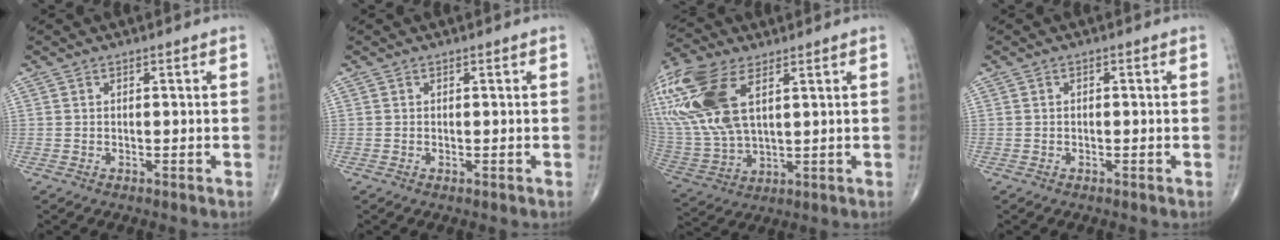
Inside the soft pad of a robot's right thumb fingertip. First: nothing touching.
{"total": 0.0}
{"total": 21.5, "force": [8.2, 10.8, 16.7], "torque": [-0.401, -0.011, 0.163]}
{"total": 0.6, "force": [0.0, 0.3, 0.5], "torque": [-0.008, 0.003, 0.000]}